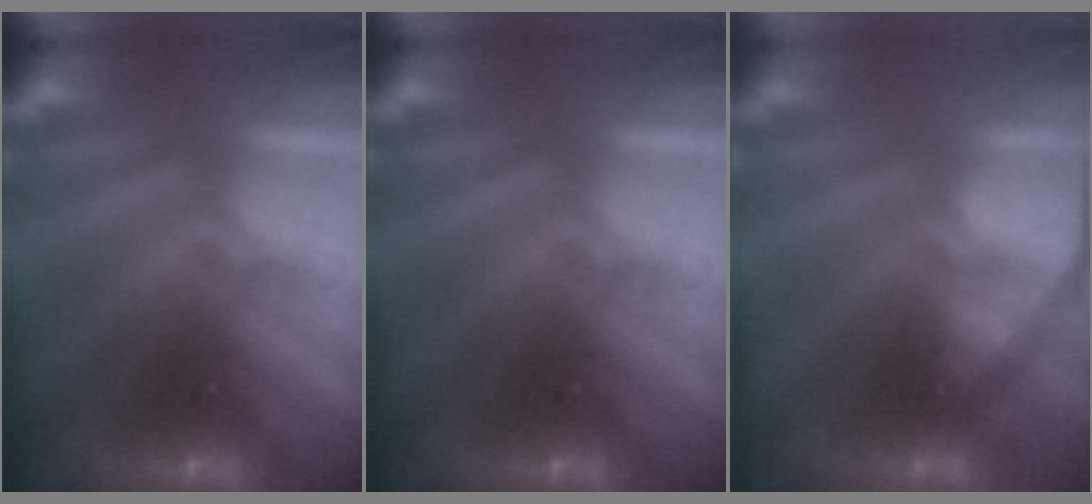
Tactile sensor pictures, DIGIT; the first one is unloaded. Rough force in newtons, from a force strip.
{"total": 0.0}
{"total": 5.0}